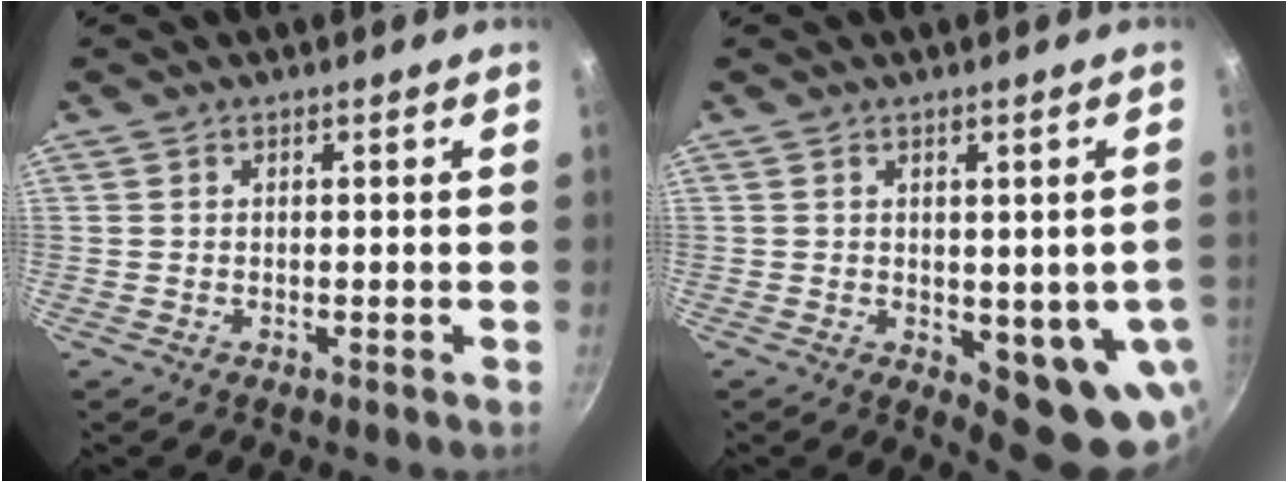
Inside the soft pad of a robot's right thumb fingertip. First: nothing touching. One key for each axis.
{"total": 11.6, "fx": -1.8, "fy": 5.0, "fz": 10.3, "tx": -0.085, "ty": -0.012, "tz": -0.013}